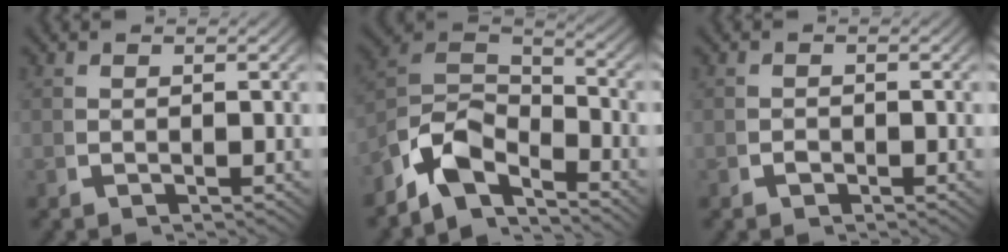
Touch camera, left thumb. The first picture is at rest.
{"total": 9.6, "force": [-2.4, 6.7, 6.5], "torque": [-0.150, -0.038, -0.039]}
{"total": 0.6, "force": [-0.4, 0.4, 0.3], "torque": [-0.005, -0.002, -0.008]}